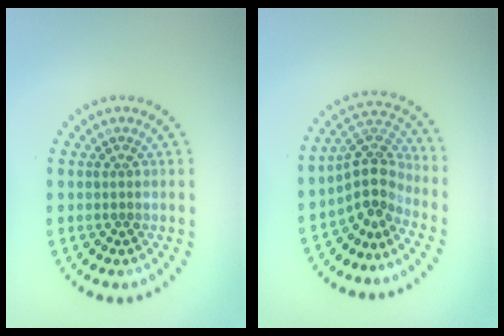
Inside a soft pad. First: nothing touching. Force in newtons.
{"total": 3.7, "press": 2.7, "slide": 2.5}